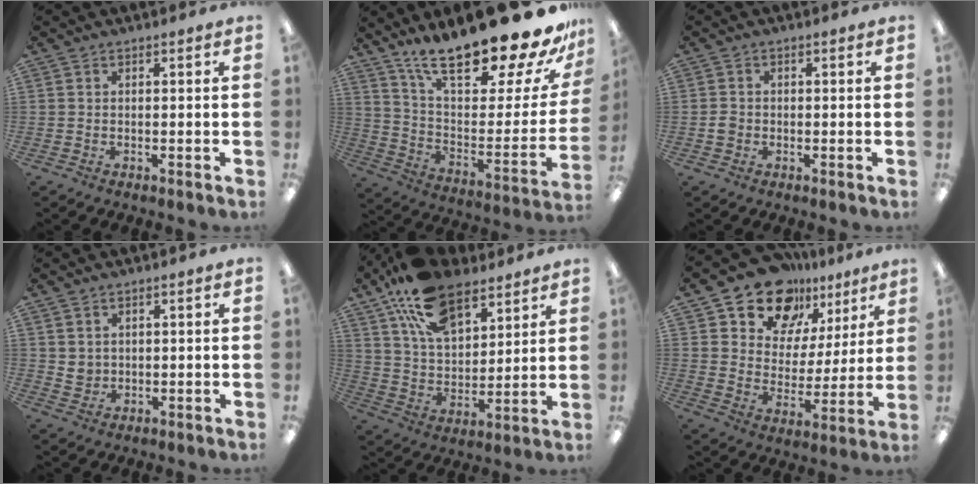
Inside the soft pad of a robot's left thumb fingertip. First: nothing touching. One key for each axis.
{"total": 26.3, "fx": 20.0, "fy": 7.2, "fz": 15.4, "tx": -0.211, "ty": -0.153, "tz": 0.337}
{"total": 1.9, "fx": -0.4, "fy": 1.7, "fz": 0.6, "tx": -0.012, "ty": 0.004, "tz": -0.010}
{"total": 2.9, "fx": 1.4, "fy": 2.5, "fz": 0.4, "tx": -0.005, "ty": -0.001, "tz": 0.025}
{"total": 18.5, "fx": 11.9, "fy": 9.8, "fz": 10.3, "tx": -0.186, "ty": -0.049, "tz": 0.217}
{"total": 16.7, "fx": 12.9, "fy": 9.4, "fz": 4.7, "tx": -0.086, "ty": -0.096, "tz": 0.235}